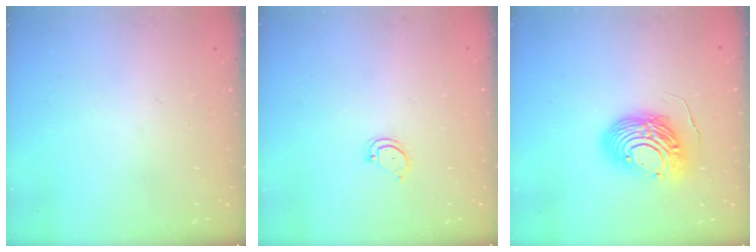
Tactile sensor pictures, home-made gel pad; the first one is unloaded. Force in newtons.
{"total": 2.8, "press": 2.8, "slide": 0.2}
{"total": 12.6, "press": 12.5, "slide": 1.1}